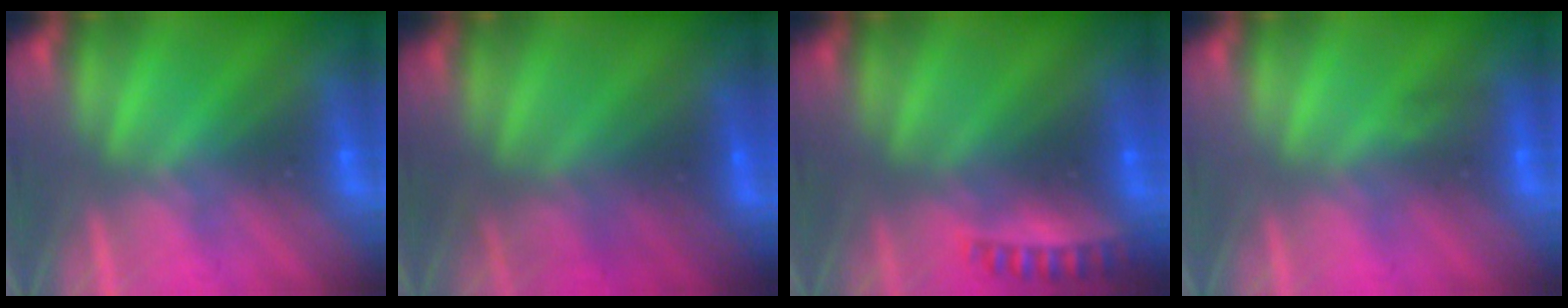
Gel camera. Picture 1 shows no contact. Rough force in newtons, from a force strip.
{"total": 2.4}
{"total": 2.6}
{"total": 2.9}